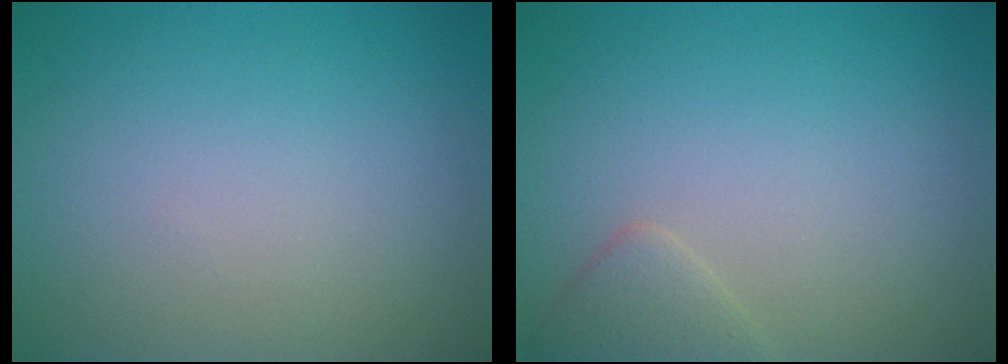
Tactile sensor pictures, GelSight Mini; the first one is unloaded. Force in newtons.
{"total": 1.7, "press": 1.7, "slide": 0.1}